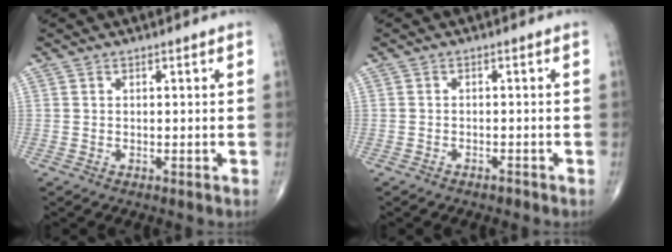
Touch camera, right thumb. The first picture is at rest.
{"total": 1.0, "force": [-0.9, 0.4, 0.2], "torque": [-0.002, 0.004, -0.017]}